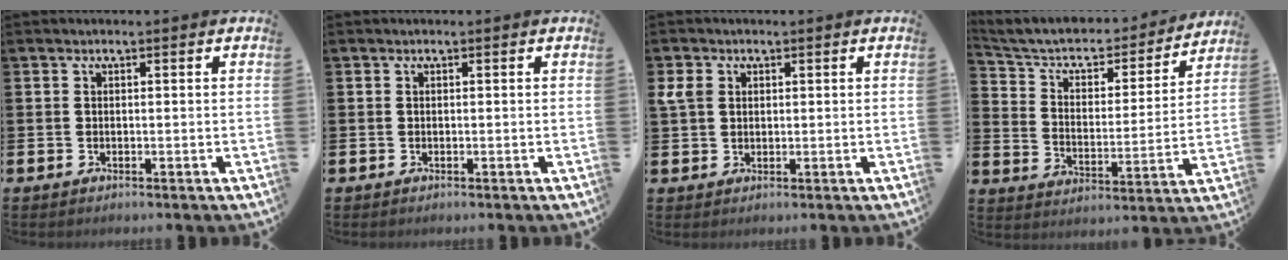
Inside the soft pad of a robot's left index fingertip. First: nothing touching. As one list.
[{"total": 0.0}, {"total": 2.7, "force": [1.4, 2.0, 1.1], "torque": [-0.012, 0.006, 0.021]}, {"total": 7.0, "force": [6.1, 2.6, 2.2], "torque": [-0.083, -0.041, 0.102]}]